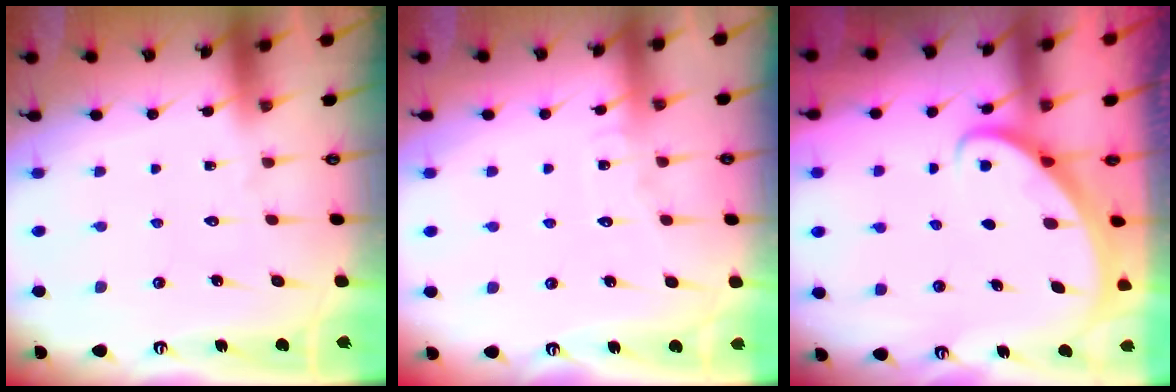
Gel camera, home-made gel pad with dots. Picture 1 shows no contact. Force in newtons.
{"total": 5.4, "press": 5.4, "slide": 0.5}
{"total": 2.7, "press": 2.6, "slide": 0.2}